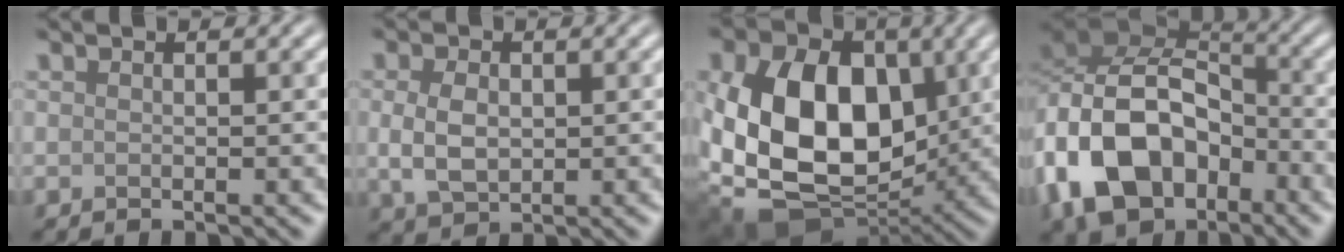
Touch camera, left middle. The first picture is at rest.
{"total": 3.4, "force": [0.1, 2.4, 2.5], "torque": [-0.057, 0.001, 0.002]}
{"total": 13.8, "force": [0.1, 9.7, 9.8], "torque": [-0.197, -0.015, -0.003]}
{"total": 13.6, "force": [-5.4, 9.1, 8.6], "torque": [-0.181, -0.009, -0.105]}